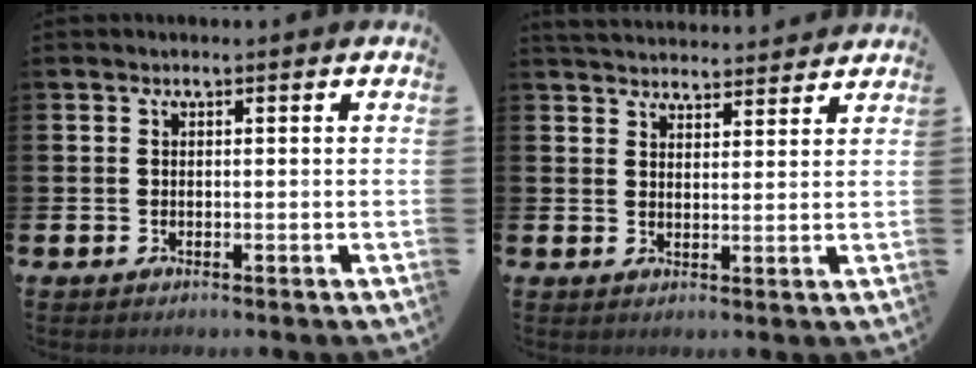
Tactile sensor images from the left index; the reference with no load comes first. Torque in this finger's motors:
{"motor_torque": [-0.64, -0.34, -0.03, -0.01]}